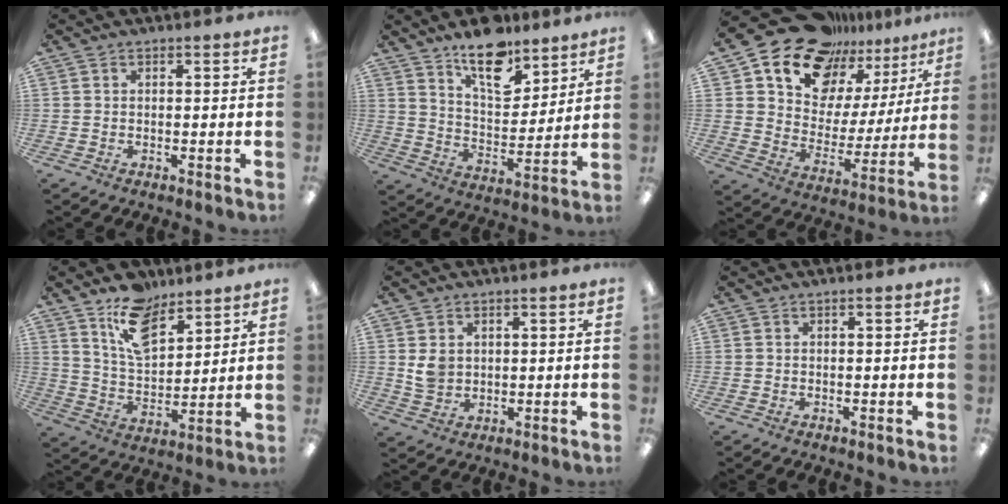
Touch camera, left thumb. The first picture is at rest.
{"total": 14.6, "force": [10.8, 6.8, 7.0], "torque": [-0.096, -0.068, 0.193]}
{"total": 16.0, "force": [13.3, 8.3, 3.1], "torque": [-0.085, -0.115, 0.238]}
{"total": 12.7, "force": [8.9, 6.7, 6.1], "torque": [-0.098, -0.044, 0.163]}
{"total": 4.6, "force": [1.5, 3.7, 2.3], "torque": [-0.039, 0.003, 0.029]}
{"total": 0.0}